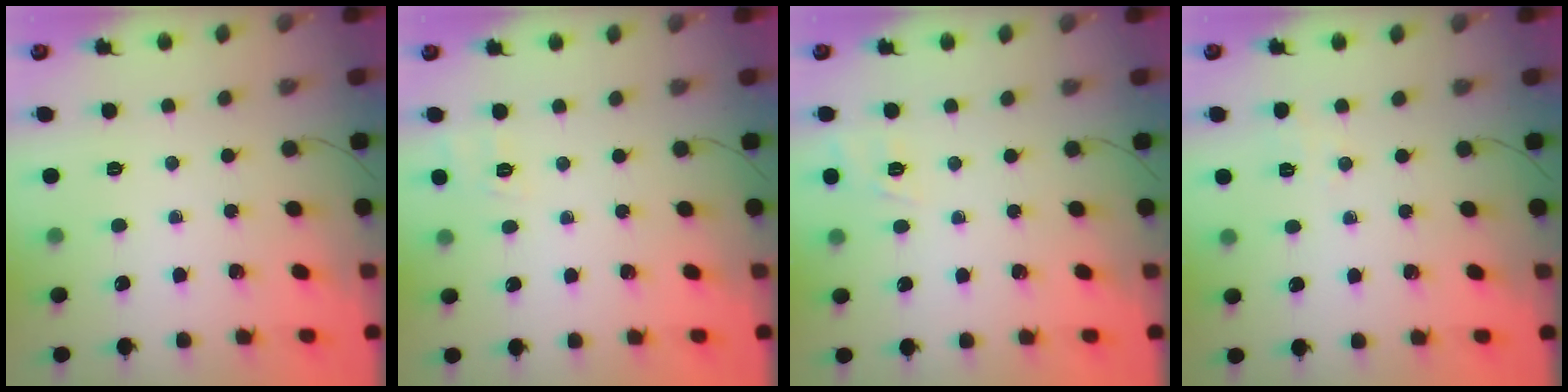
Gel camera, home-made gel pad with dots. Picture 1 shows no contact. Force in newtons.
{"total": 2.0, "press": 0.8, "slide": 1.8}
{"total": 2.1, "press": 1.4, "slide": 1.5}
{"total": 1.7, "press": 1.0, "slide": 1.3}